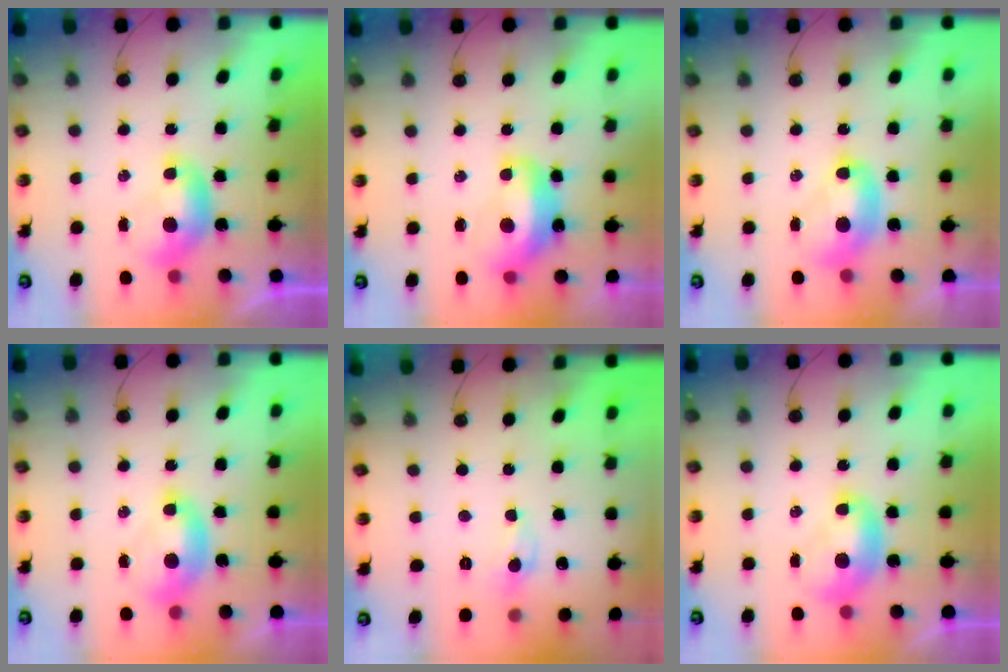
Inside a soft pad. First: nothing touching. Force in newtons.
{"total": 5.9, "press": 5.8, "slide": 1.2}
{"total": 2.9, "press": 2.9, "slide": 0.1}
{"total": 1.6, "press": 1.5, "slide": 0.6}
{"total": 0.0}
{"total": 1.6, "press": 1.5, "slide": 0.3}